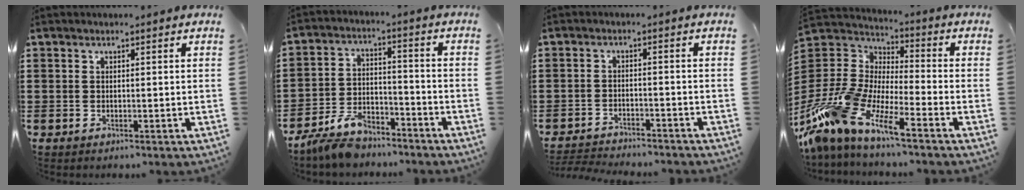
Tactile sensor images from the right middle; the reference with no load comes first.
{"total": 6.9, "force": [-6.2, 2.2, 2.0], "torque": [-0.057, 0.007, -0.128]}
{"total": 3.0, "force": [-3.0, 0.1, 0.2], "torque": [-0.009, -0.003, -0.064]}
{"total": 10.9, "force": [-9.1, 2.2, 5.7], "torque": [-0.165, -0.009, -0.197]}